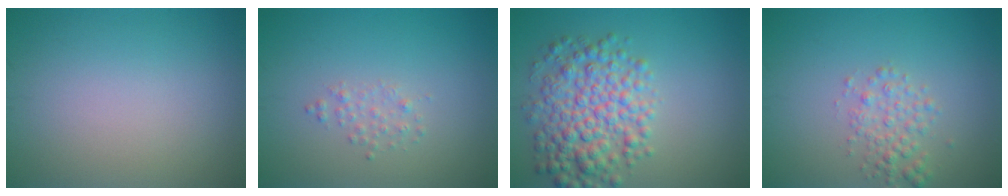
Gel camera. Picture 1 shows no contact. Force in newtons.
{"total": 1.0, "press": 1.0, "slide": 0.1}
{"total": 6.3, "press": 6.3, "slide": 0.1}
{"total": 2.2, "press": 2.2, "slide": 0.1}